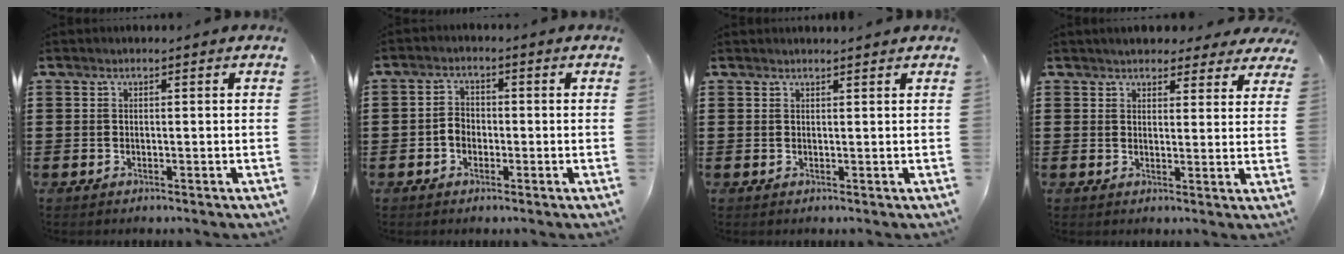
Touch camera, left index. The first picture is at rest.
{"total": 2.6, "force": [-0.9, 2.1, 1.4], "torque": [-0.037, 0.002, -0.021]}
{"total": 1.0, "force": [1.0, -0.2, 0.2], "torque": [-0.005, -0.004, 0.020]}
{"total": 3.6, "force": [3.4, 1.0, 0.4], "torque": [-0.013, -0.006, 0.062]}